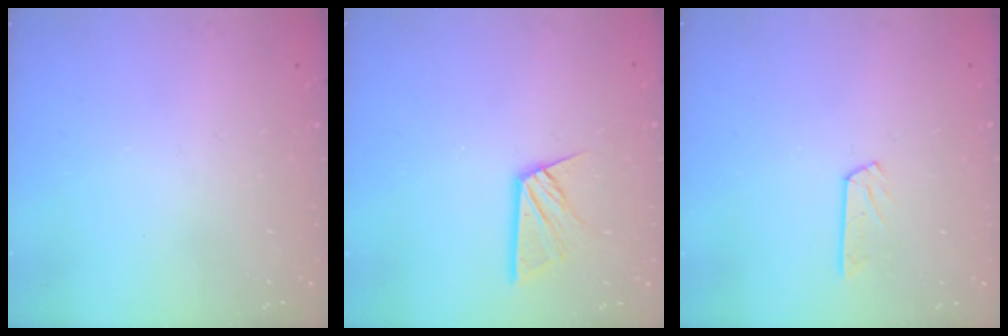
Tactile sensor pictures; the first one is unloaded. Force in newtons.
{"total": 10.1, "press": 10.0, "slide": 1.0}
{"total": 4.3, "press": 4.3, "slide": 0.3}